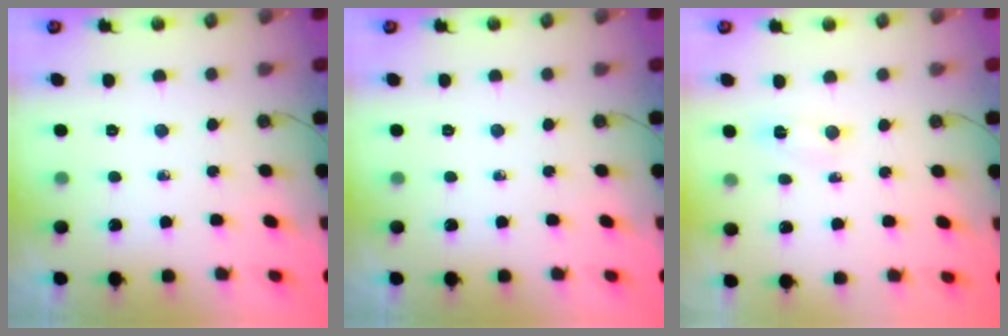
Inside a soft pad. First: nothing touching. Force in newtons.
{"total": 0.0}
{"total": 3.3, "press": 3.3, "slide": 0.4}